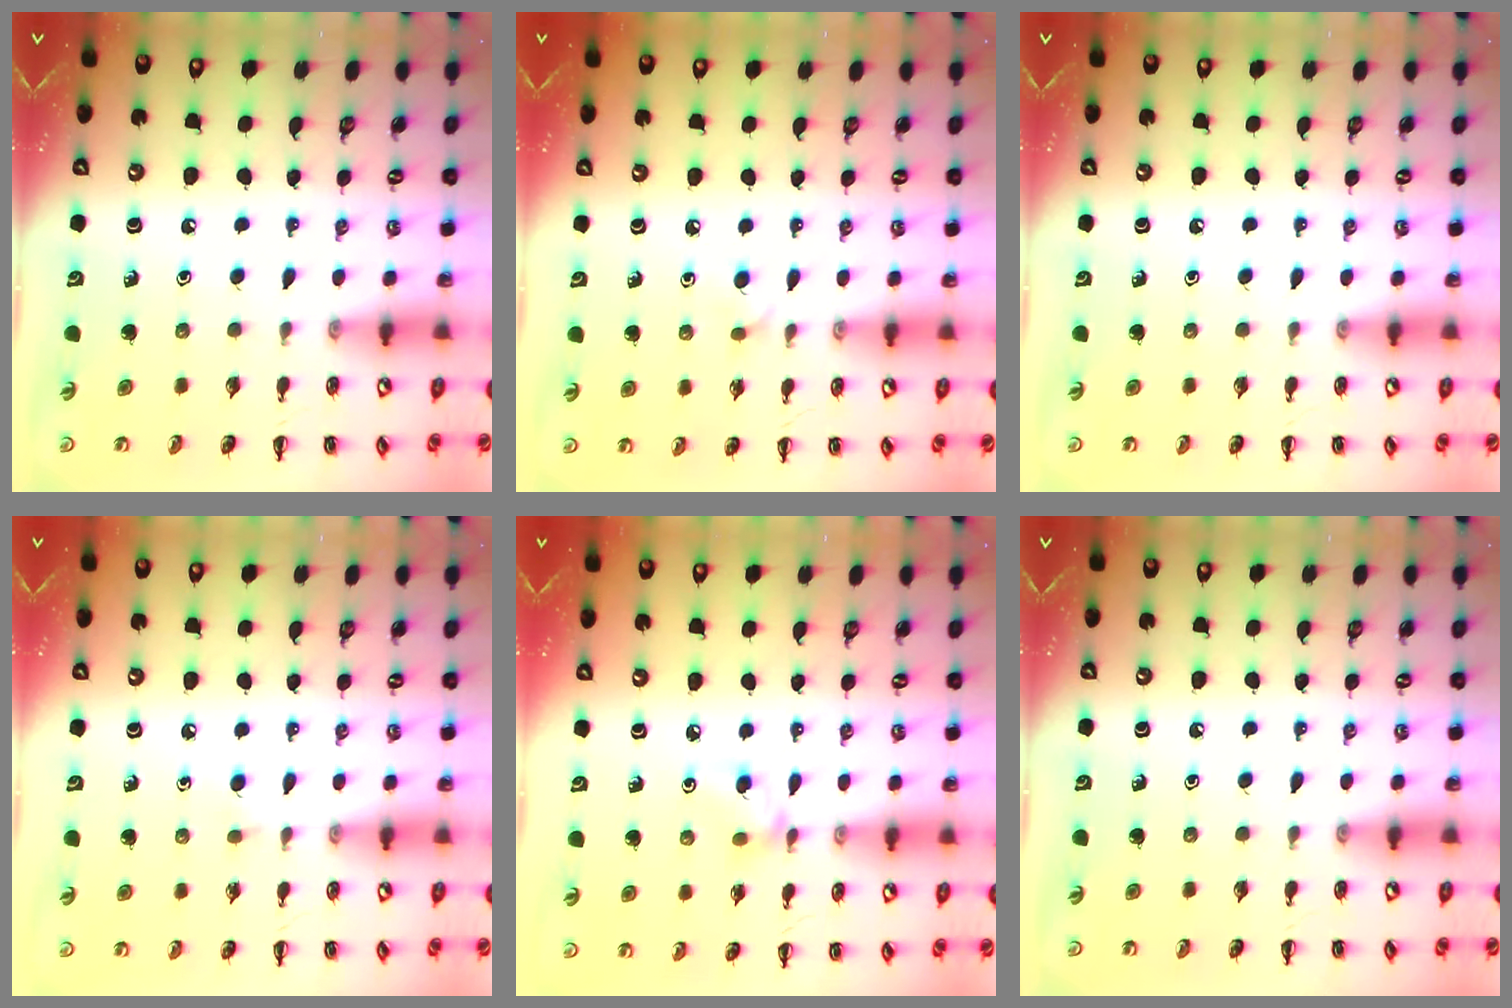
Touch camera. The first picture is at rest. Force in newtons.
{"total": 3.9, "press": 3.7, "slide": 1.4}
{"total": 0.0}
{"total": 1.6, "press": 1.4, "slide": 0.8}
{"total": 3.6, "press": 3.4, "slide": 1.3}
{"total": 0.0}